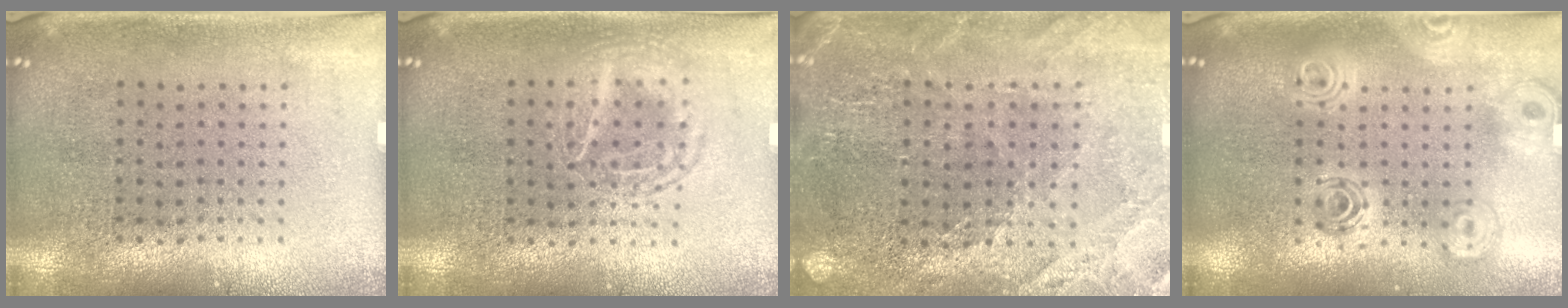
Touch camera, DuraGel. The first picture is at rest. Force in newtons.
{"total": 1.2, "press": 1.2, "slide": 0.1}
{"total": 1.7, "press": 1.7, "slide": 0.2}
{"total": 2.0, "press": 1.7, "slide": 1.1}